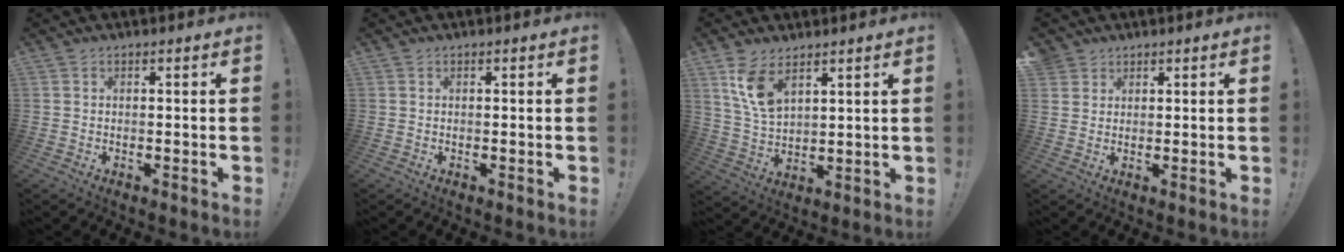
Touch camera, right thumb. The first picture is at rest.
{"total": 0.0}
{"total": 9.4, "force": [5.7, 4.6, 5.9], "torque": [-0.119, -0.021, 0.109]}
{"total": 2.9, "force": [2.1, 1.9, 0.1], "torque": [-0.002, -0.008, 0.039]}